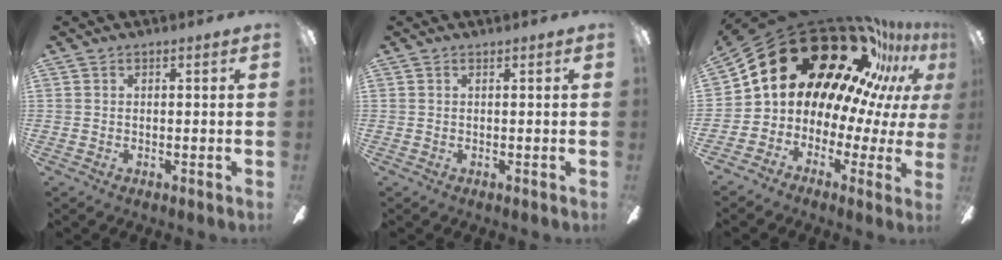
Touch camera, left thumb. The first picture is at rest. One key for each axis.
{"total": 0.0}
{"total": 26.8, "fx": 15.4, "fy": 15.3, "fz": 15.7, "tx": -0.258, "ty": -0.120, "tz": 0.296}